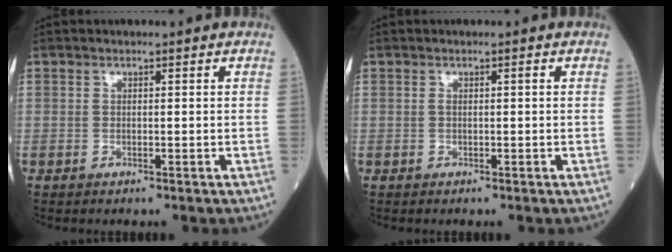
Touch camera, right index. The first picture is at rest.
{"total": 0.6, "force": [0.0, 0.1, 0.6], "torque": [-0.012, 0.000, 0.001]}